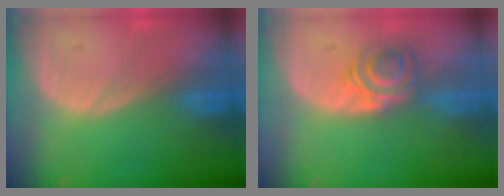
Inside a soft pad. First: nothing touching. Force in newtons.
{"total": 5.9, "press": 4.8, "slide": 3.4}